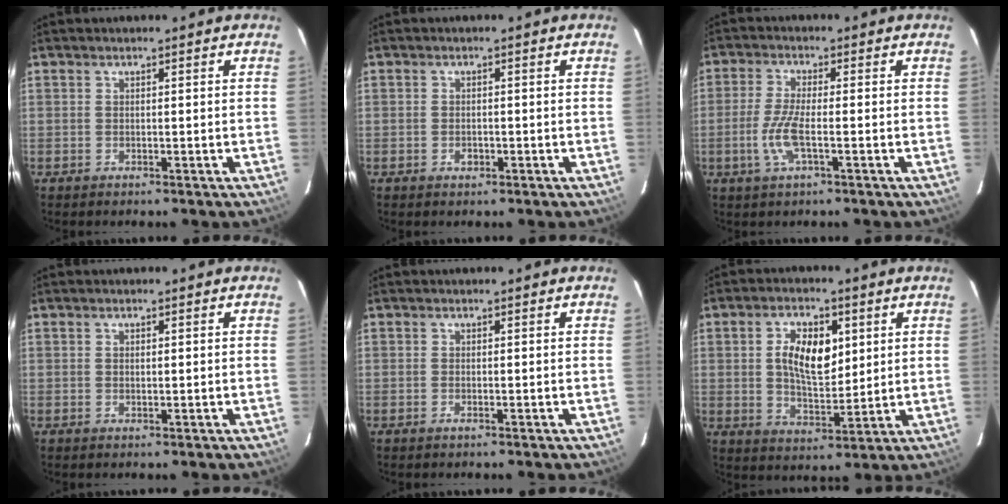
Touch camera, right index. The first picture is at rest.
{"total": 1.3, "force": [-0.6, 1.0, 0.6], "torque": [-0.010, 0.002, -0.006]}
{"total": 6.1, "force": [-1.9, 1.0, 5.7], "torque": [-0.124, -0.006, -0.038]}
{"total": 0.7, "force": [0.2, 0.3, 0.5], "torque": [-0.009, 0.002, 0.005]}
{"total": 0.0}
{"total": 9.8, "force": [2.6, 5.4, 7.8], "torque": [-0.139, 0.011, 0.052]}